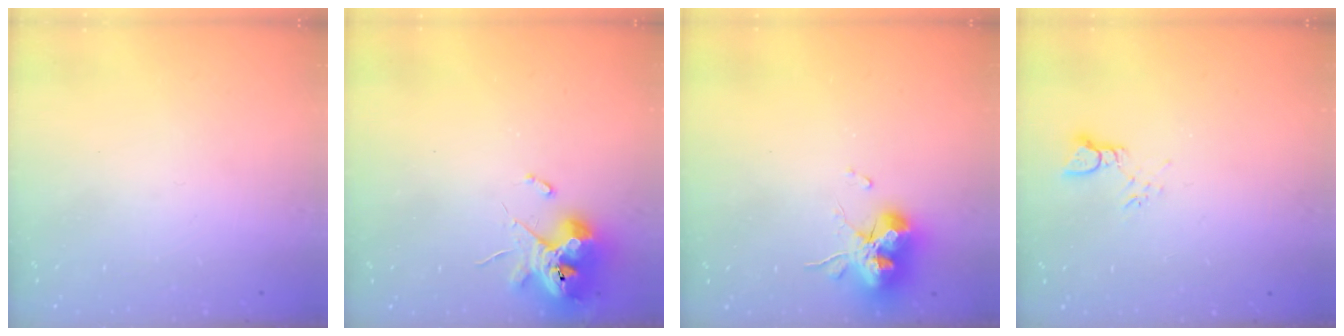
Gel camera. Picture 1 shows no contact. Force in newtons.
{"total": 11.6, "press": 11.6, "slide": 0.8}
{"total": 15.1, "press": 15.0, "slide": 1.0}
{"total": 2.6, "press": 2.6, "slide": 0.2}